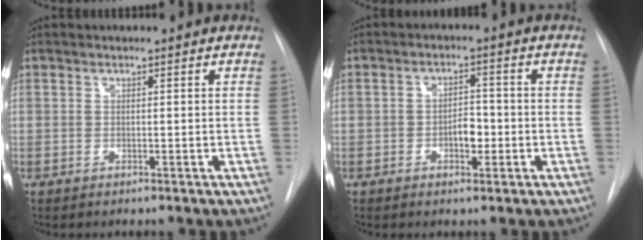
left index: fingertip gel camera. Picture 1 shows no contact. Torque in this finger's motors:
{"motor_torque": [0.52, 0.31, 0.07, 0.04]}